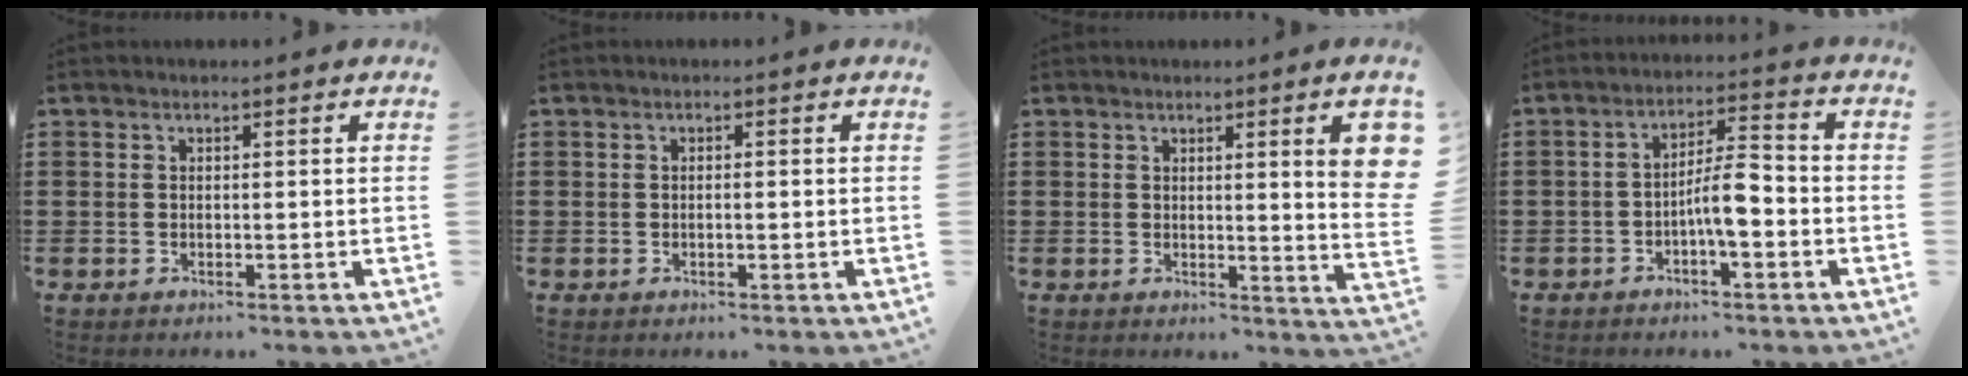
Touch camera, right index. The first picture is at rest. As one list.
[{"total": 0.7, "force": [-0.1, 0.2, 0.7], "torque": [-0.014, -0.004, -0.001]}, {"total": 5.8, "force": [1.8, 0.5, 5.5], "torque": [-0.078, -0.011, 0.026]}, {"total": 6.2, "force": [-1.9, 1.6, 5.7], "torque": [-0.099, 0.009, -0.035]}]